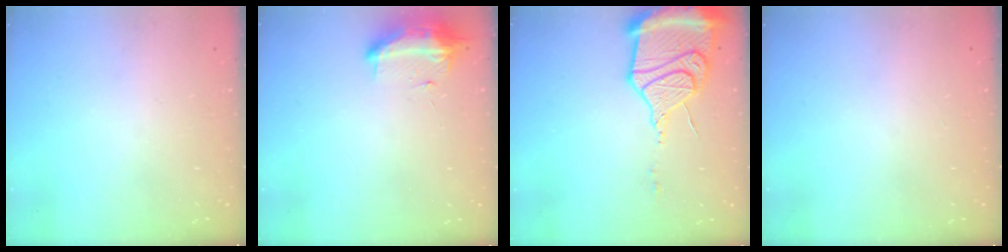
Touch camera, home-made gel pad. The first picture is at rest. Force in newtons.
{"total": 18.3, "press": 11.7, "slide": 14.2}
{"total": 17.6, "press": 17.4, "slide": 2.2}
{"total": 0.0}